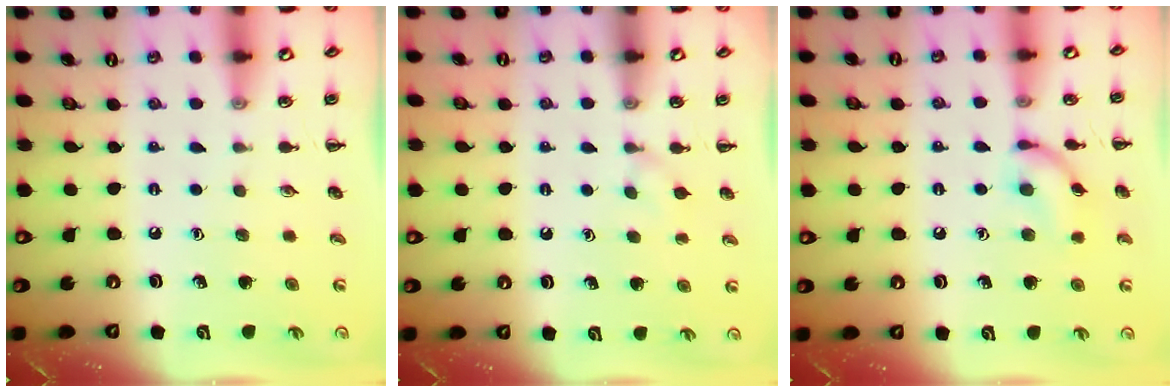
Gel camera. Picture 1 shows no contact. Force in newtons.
{"total": 1.9, "press": 1.7, "slide": 0.9}
{"total": 9.9, "press": 9.9, "slide": 0.5}